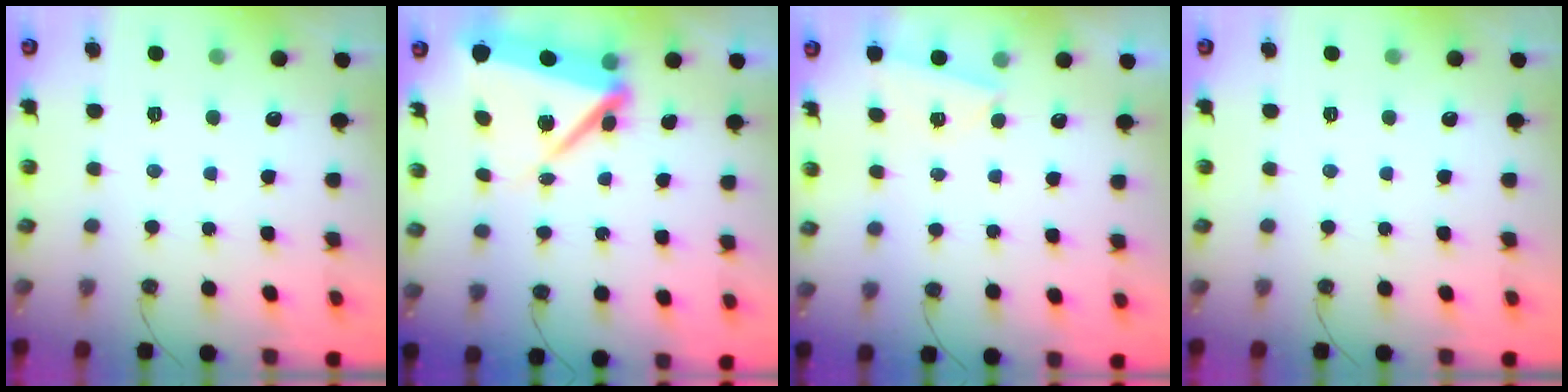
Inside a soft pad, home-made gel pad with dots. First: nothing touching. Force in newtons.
{"total": 12.0, "press": 11.9, "slide": 1.6}
{"total": 2.5, "press": 1.5, "slide": 2.0}
{"total": 0.0}